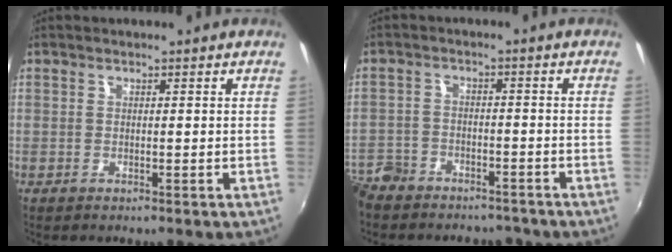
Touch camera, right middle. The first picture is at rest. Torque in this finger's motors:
{"motor_torque": [-0.51, -0.42, 0.00, -0.01]}